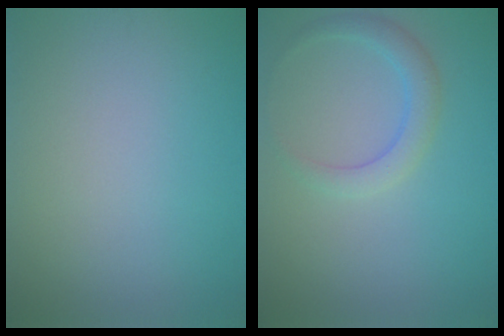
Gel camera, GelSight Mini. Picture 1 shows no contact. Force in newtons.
{"total": 2.4, "press": 2.4, "slide": 0.1}